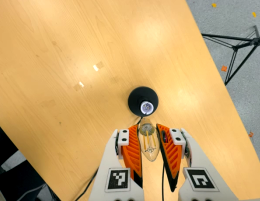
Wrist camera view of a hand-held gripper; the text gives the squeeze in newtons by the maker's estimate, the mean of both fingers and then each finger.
{"total": 20.1, "left": 21.5, "right": 18.8}